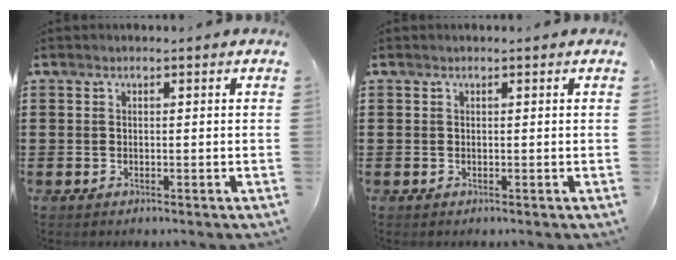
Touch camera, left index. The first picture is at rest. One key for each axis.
{"total": 0.0}